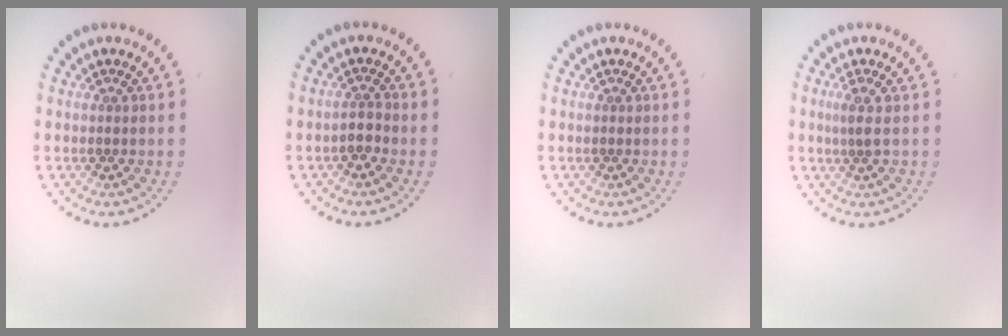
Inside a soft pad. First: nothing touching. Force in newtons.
{"total": 1.4, "press": 1.1, "slide": 0.8}
{"total": 0.0}
{"total": 1.5, "press": 1.1, "slide": 1.1}